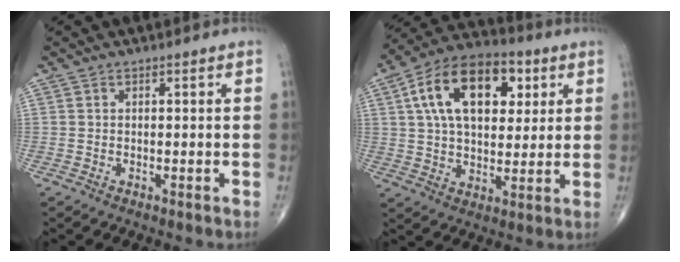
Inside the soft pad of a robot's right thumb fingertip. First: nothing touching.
{"total": 19.2, "force": [6.0, 11.3, 14.4], "torque": [-0.211, 0.006, 0.093]}